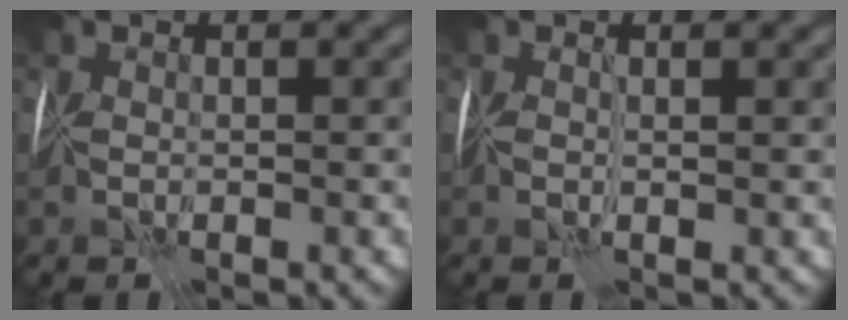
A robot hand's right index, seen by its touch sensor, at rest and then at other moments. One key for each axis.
{"total": 1.0, "fx": 0.4, "fy": -0.8, "fz": -0.5, "tx": 0.014, "ty": 0.000, "tz": 0.009}